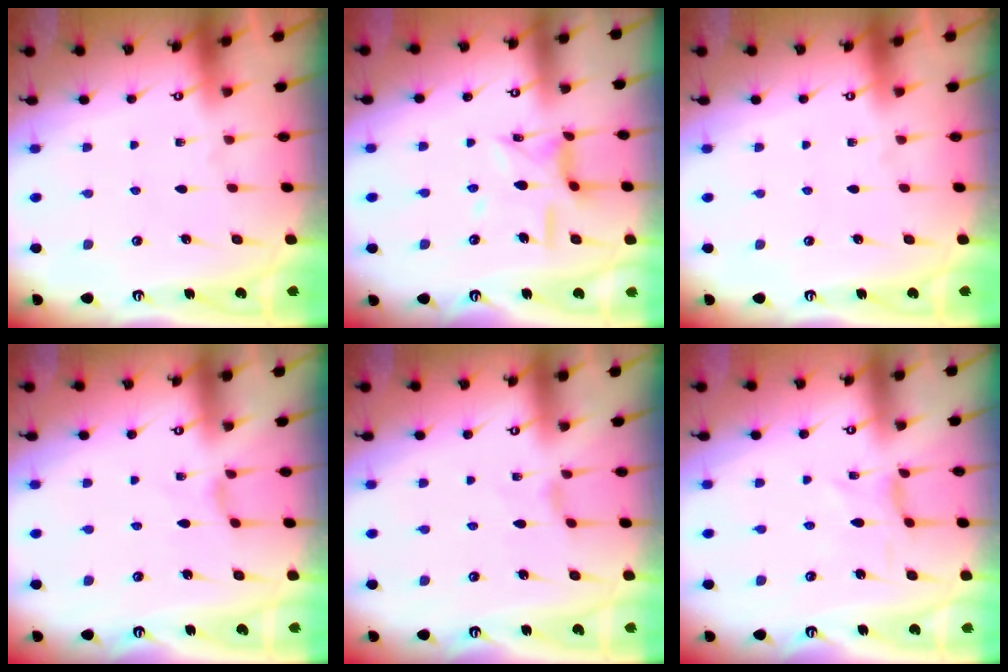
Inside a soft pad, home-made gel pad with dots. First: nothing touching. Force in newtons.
{"total": 10.9, "press": 10.8, "slide": 0.9}
{"total": 0.0}
{"total": 0.7, "press": 0.6, "slide": 0.3}
{"total": 0.0}
{"total": 0.0}